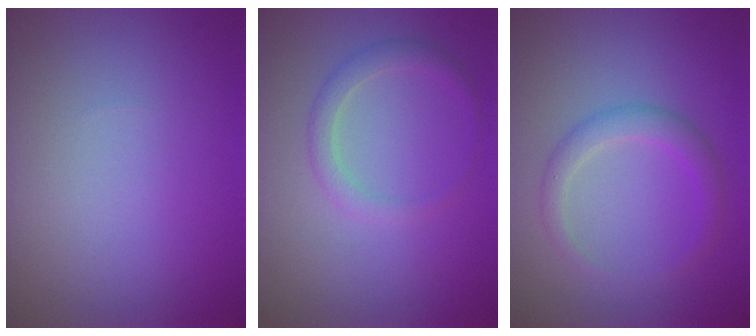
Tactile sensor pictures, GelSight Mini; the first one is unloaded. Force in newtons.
{"total": 1.7, "press": 1.7, "slide": 0.1}
{"total": 2.4, "press": 2.3, "slide": 0.2}